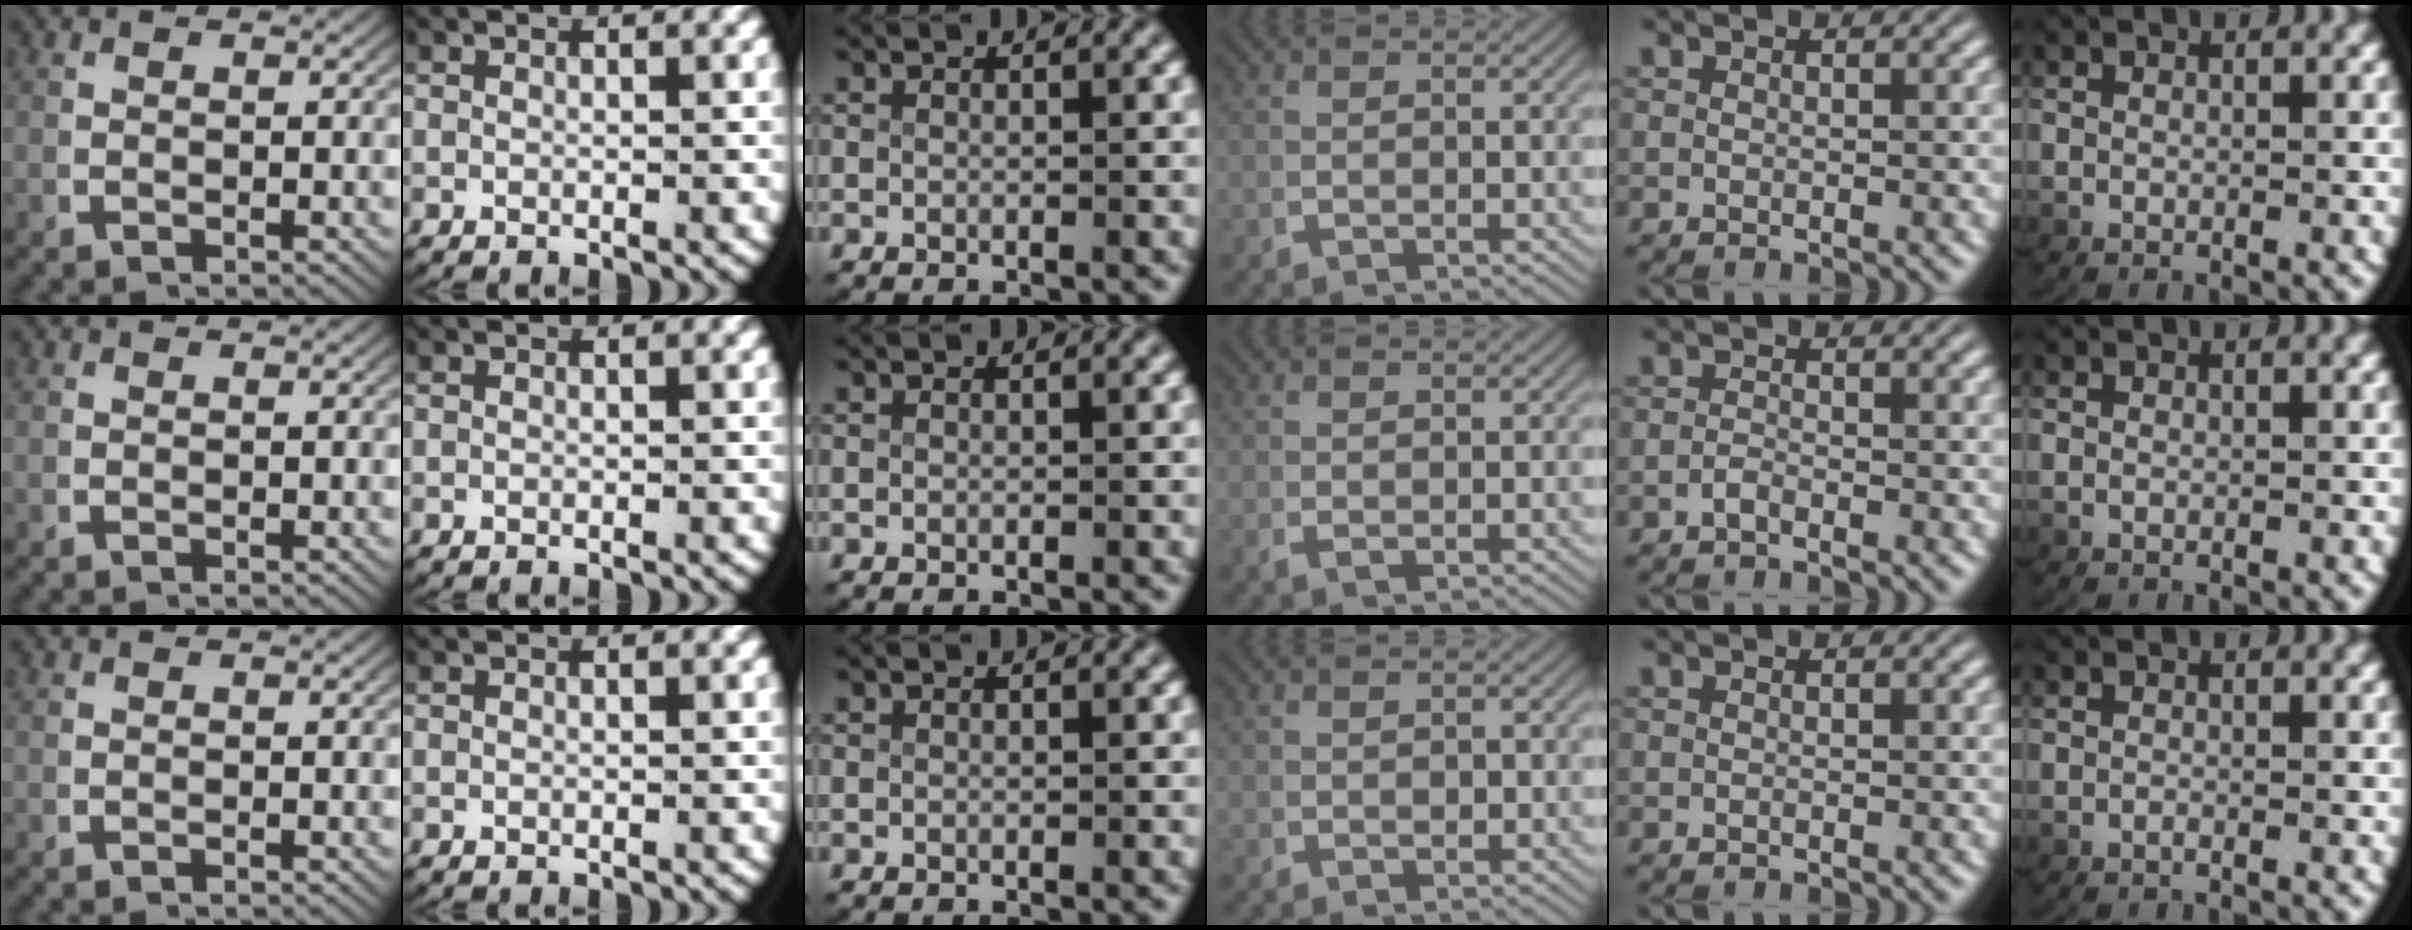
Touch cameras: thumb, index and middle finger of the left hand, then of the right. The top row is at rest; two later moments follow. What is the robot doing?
{"motion": "lift_and_place", "object": "paper"}